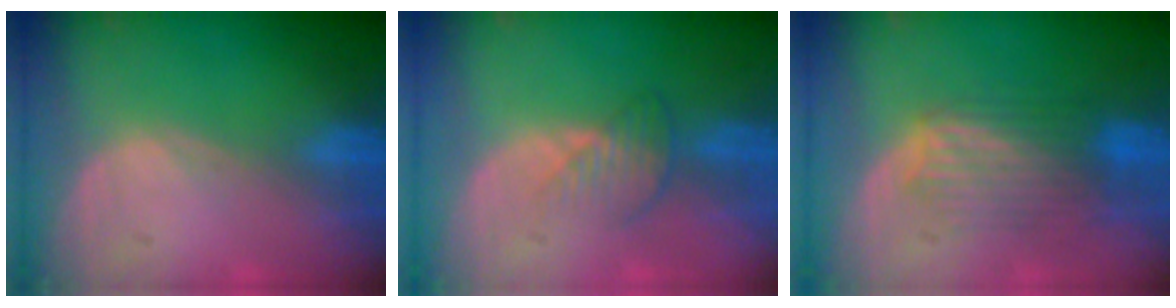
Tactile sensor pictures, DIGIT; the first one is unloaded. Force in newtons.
{"total": 3.7, "press": 3.3, "slide": 1.8}
{"total": 6.4, "press": 6.4, "slide": 0.5}